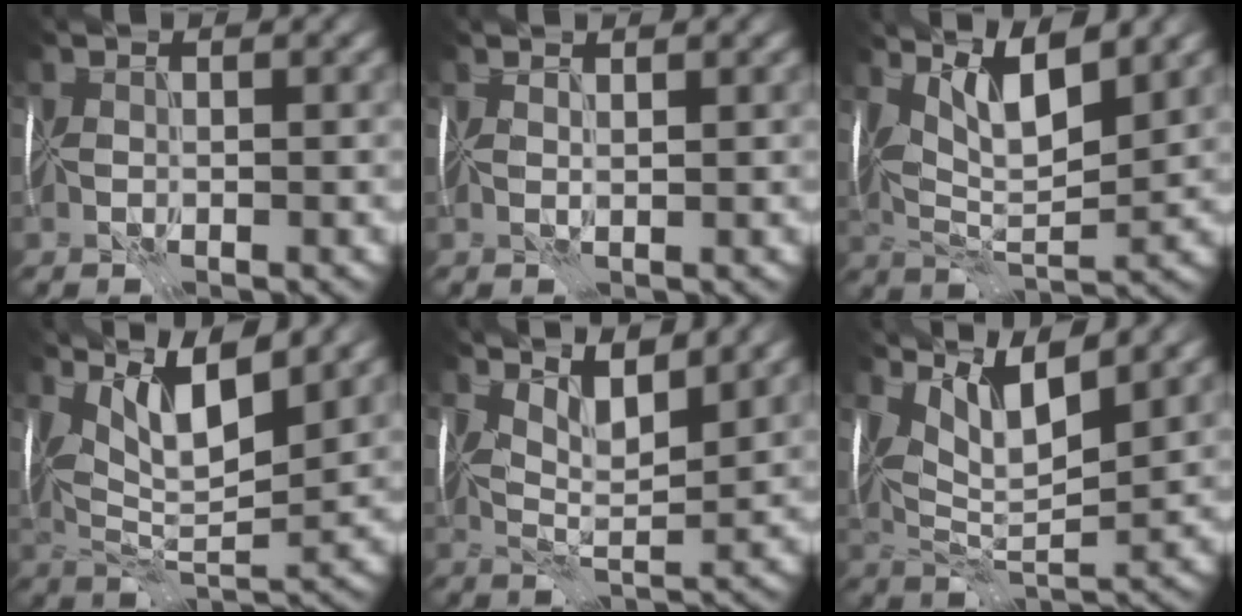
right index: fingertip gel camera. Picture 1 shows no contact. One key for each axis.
{"total": 1.2, "fx": 1.1, "fy": 0.0, "fz": 0.5, "tx": -0.011, "ty": -0.002, "tz": 0.014}
{"total": 7.1, "fx": 3.4, "fy": 2.3, "fz": 5.8, "tx": -0.110, "ty": -0.002, "tz": 0.062}
{"total": 8.0, "fx": 4.1, "fy": 2.4, "fz": 6.4, "tx": -0.118, "ty": -0.002, "tz": 0.076}
{"total": 4.9, "fx": 3.2, "fy": 1.4, "fz": 3.5, "tx": -0.066, "ty": 0.001, "tz": 0.053}
{"total": 6.9, "fx": 3.8, "fy": 2.2, "fz": 5.4, "tx": -0.103, "ty": 0.000, "tz": 0.071}